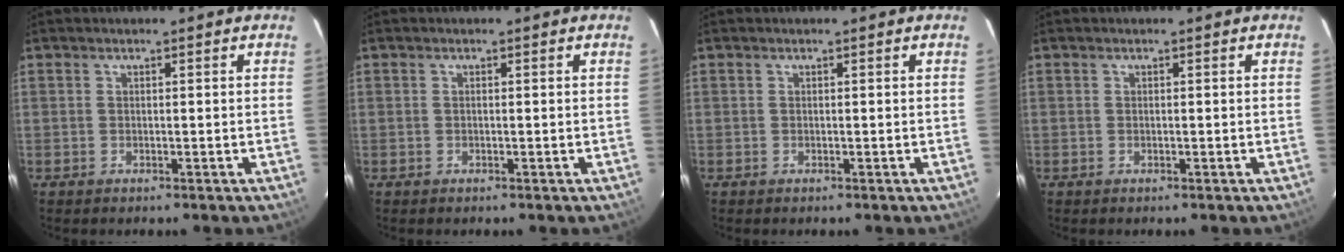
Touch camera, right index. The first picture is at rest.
{"total": 0.0}
{"total": 0.0}
{"total": 0.0}